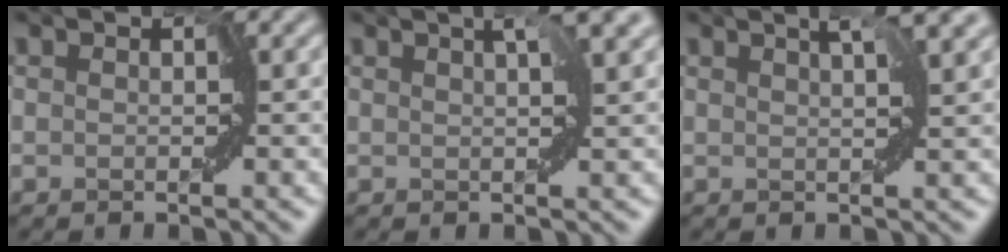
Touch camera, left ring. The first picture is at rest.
{"total": 3.0, "force": [1.6, 0.1, 2.5], "torque": [-0.041, 0.005, 0.029]}
{"total": 2.9, "force": [2.0, 0.0, 2.2], "torque": [-0.035, 0.005, 0.033]}